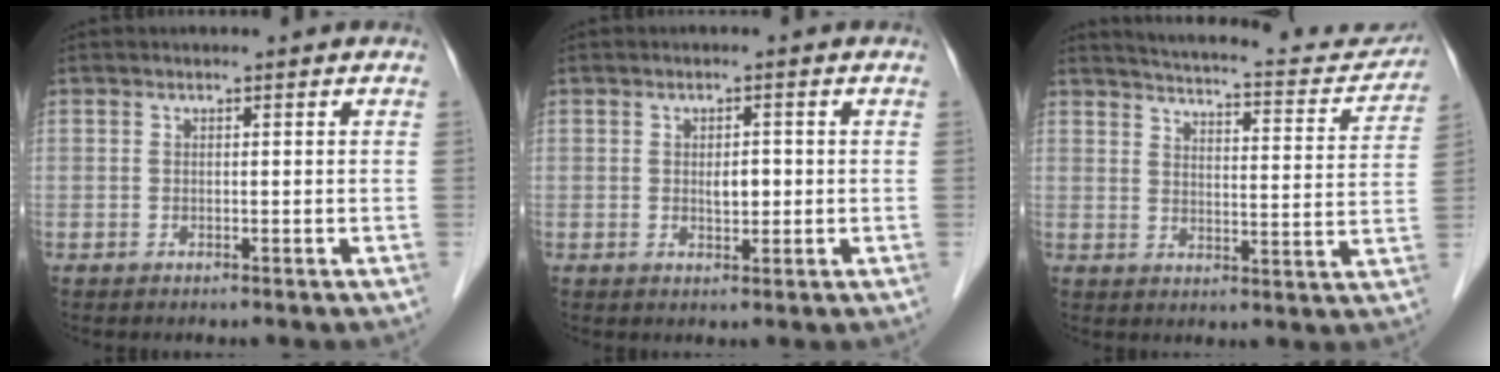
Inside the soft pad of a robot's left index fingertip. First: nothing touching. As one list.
[{"total": 2.2, "force": [-0.2, 1.1, 1.9], "torque": [-0.033, -0.003, -0.001]}, {"total": 17.4, "force": [16.1, 3.7, 5.6], "torque": [-0.067, -0.016, 0.194]}]